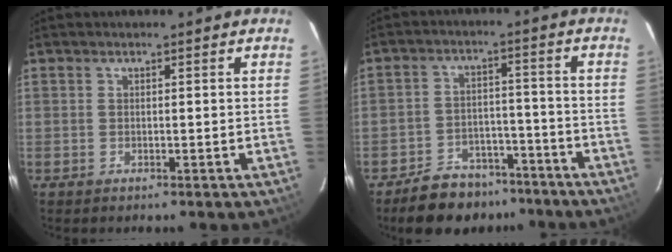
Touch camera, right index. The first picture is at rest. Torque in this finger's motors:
{"motor_torque": [-0.14, -0.25, -0.59, -0.21]}